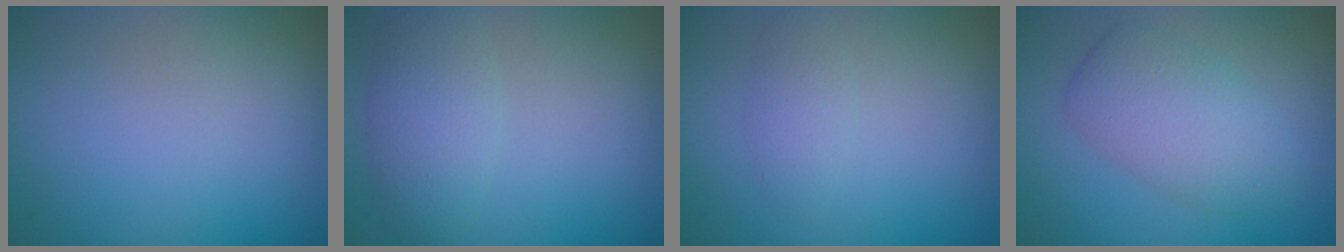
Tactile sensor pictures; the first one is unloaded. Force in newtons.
{"total": 3.3, "press": 3.3, "slide": 0.1}
{"total": 1.5, "press": 1.5, "slide": 0.0}
{"total": 4.6, "press": 4.6, "slide": 0.0}